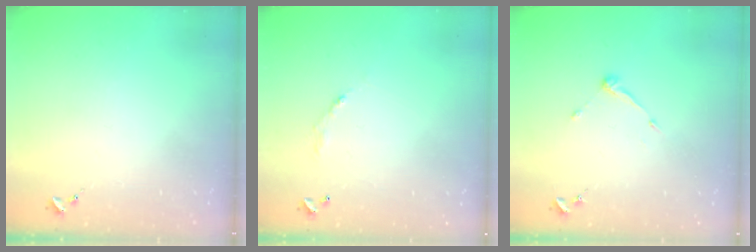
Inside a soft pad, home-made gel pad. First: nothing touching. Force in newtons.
{"total": 5.7, "press": 5.7, "slide": 0.4}
{"total": 6.6, "press": 6.6, "slide": 0.5}